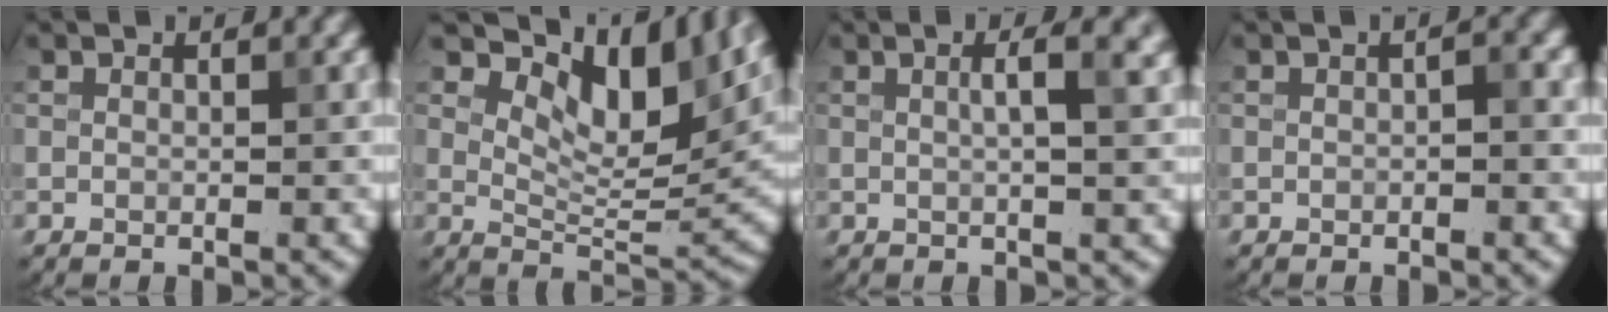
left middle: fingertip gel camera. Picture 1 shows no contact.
{"total": 10.4, "force": [6.5, 4.2, 7.0], "torque": [-0.108, 0.003, 0.112]}
{"total": 3.1, "force": [0.8, 1.0, 2.8], "torque": [-0.033, 0.010, 0.000]}
{"total": 0.7, "force": [-0.3, 0.2, 0.7], "torque": [-0.014, 0.002, -0.003]}